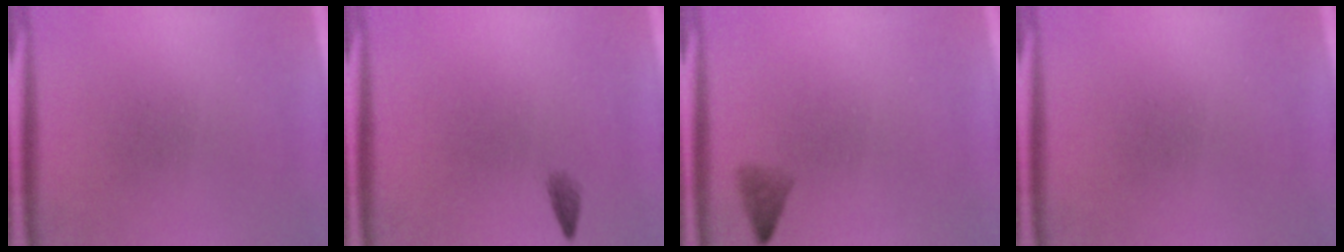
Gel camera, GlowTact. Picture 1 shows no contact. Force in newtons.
{"total": 1.0}
{"total": 1.6}
{"total": 0.0}